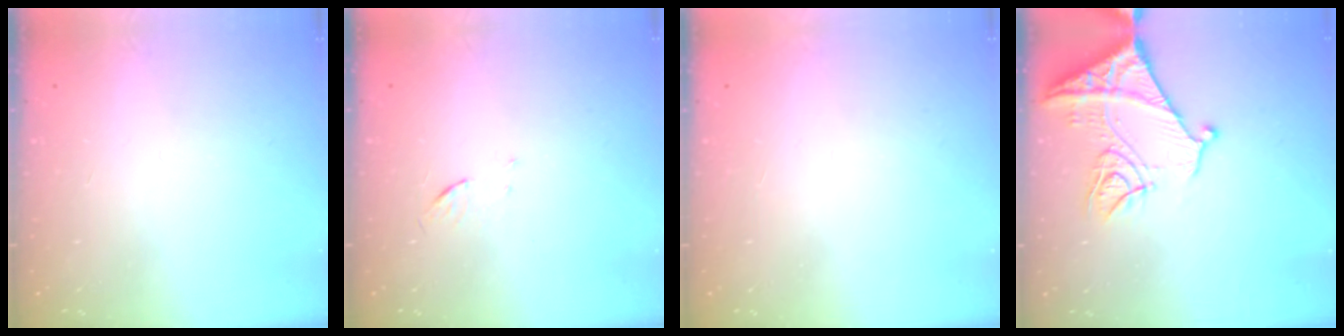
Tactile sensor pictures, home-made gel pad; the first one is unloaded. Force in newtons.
{"total": 3.2, "press": 3.0, "slide": 1.3}
{"total": 1.5, "press": 1.5, "slide": 0.1}
{"total": 15.7, "press": 15.6, "slide": 1.7}